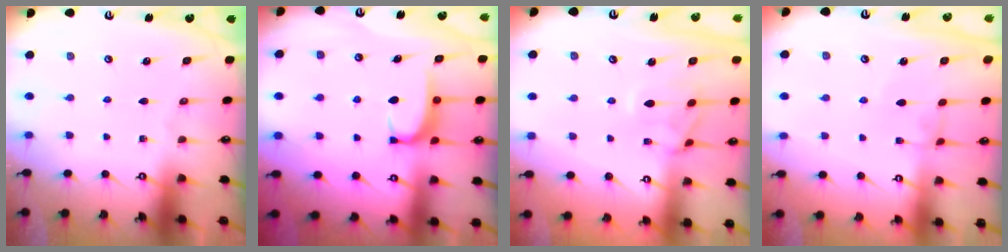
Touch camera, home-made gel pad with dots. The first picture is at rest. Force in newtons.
{"total": 2.1, "press": 2.1, "slide": 0.1}
{"total": 1.2, "press": 0.7, "slide": 1.0}
{"total": 1.7, "press": 1.7, "slide": 0.3}